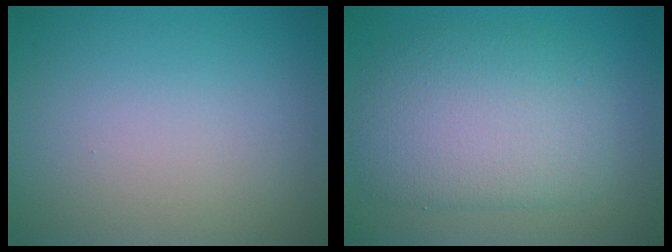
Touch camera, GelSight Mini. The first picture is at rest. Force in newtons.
{"total": 6.1, "press": 6.1, "slide": 0.2}